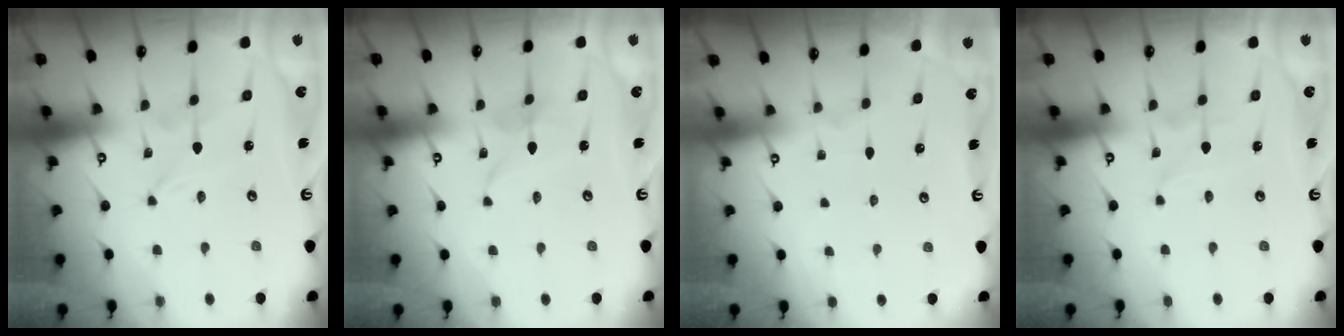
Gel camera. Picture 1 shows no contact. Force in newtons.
{"total": 2.4, "press": 2.4, "slide": 0.2}
{"total": 0.0}
{"total": 0.0}